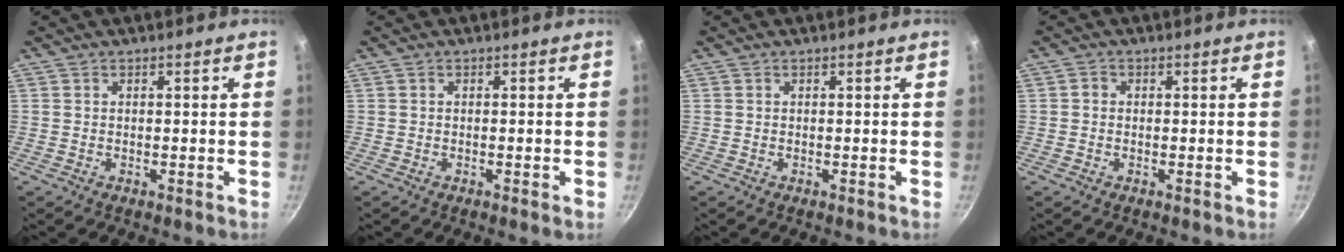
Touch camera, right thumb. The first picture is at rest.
{"total": 0.7, "force": [-0.3, 0.0, 0.6], "torque": [-0.011, 0.001, -0.008]}
{"total": 0.0}
{"total": 1.0, "force": [-0.2, 0.9, 0.4], "torque": [-0.006, 0.005, -0.005]}